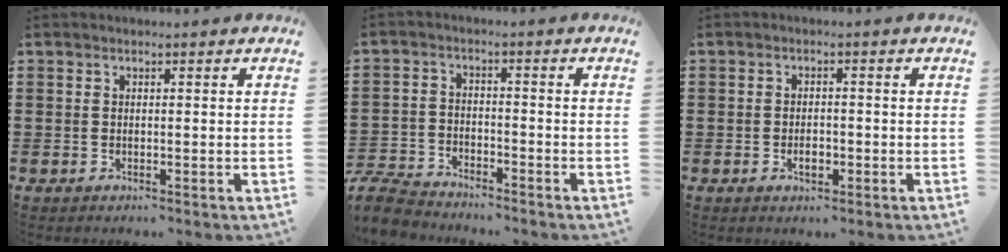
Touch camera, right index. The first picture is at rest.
{"total": 5.1, "force": [-4.9, 0.9, 0.9], "torque": [-0.034, -0.001, -0.103]}
{"total": 2.3, "force": [-0.8, 1.3, 1.7], "torque": [-0.034, 0.003, -0.015]}